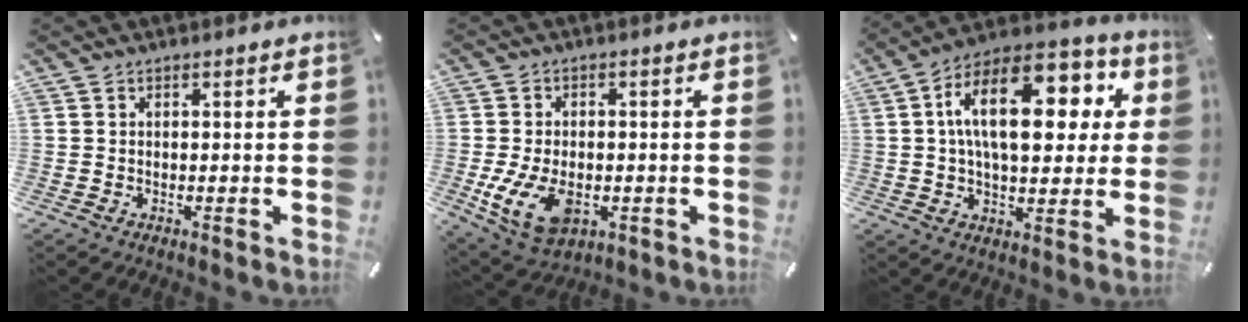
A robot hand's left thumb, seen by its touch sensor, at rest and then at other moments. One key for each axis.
{"total": 10.8, "fx": -2.5, "fy": 7.1, "fz": 7.8, "tx": -0.166, "ty": -0.002, "tz": -0.043}
{"total": 20.5, "fx": 5.8, "fy": 11.2, "fz": 16.2, "tx": -0.267, "ty": -0.013, "tz": 0.094}